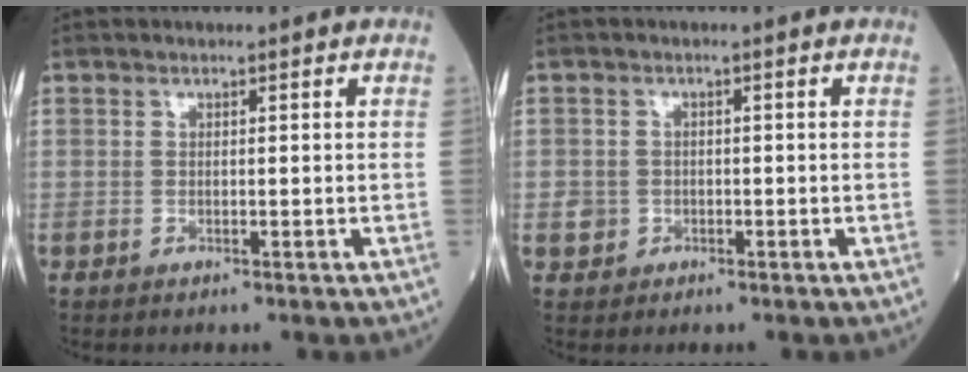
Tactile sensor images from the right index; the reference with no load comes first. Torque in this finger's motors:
{"motor_torque": [0.01, -0.05, 0.02, 0.00]}